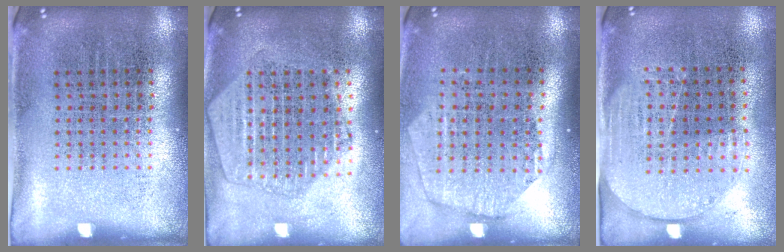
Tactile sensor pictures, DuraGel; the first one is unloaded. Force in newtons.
{"total": 2.1, "press": 1.9, "slide": 0.9}
{"total": 1.8, "press": 1.6, "slide": 0.8}
{"total": 1.7, "press": 1.4, "slide": 0.8}